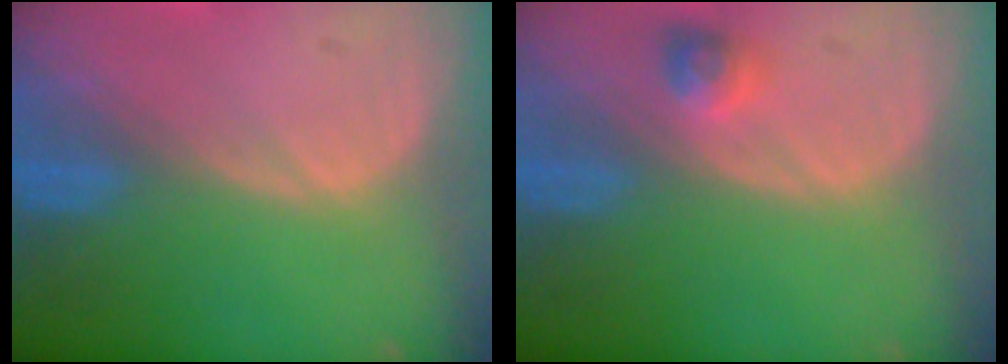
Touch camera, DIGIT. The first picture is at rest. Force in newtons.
{"total": 2.3, "press": 2.2, "slide": 0.7}